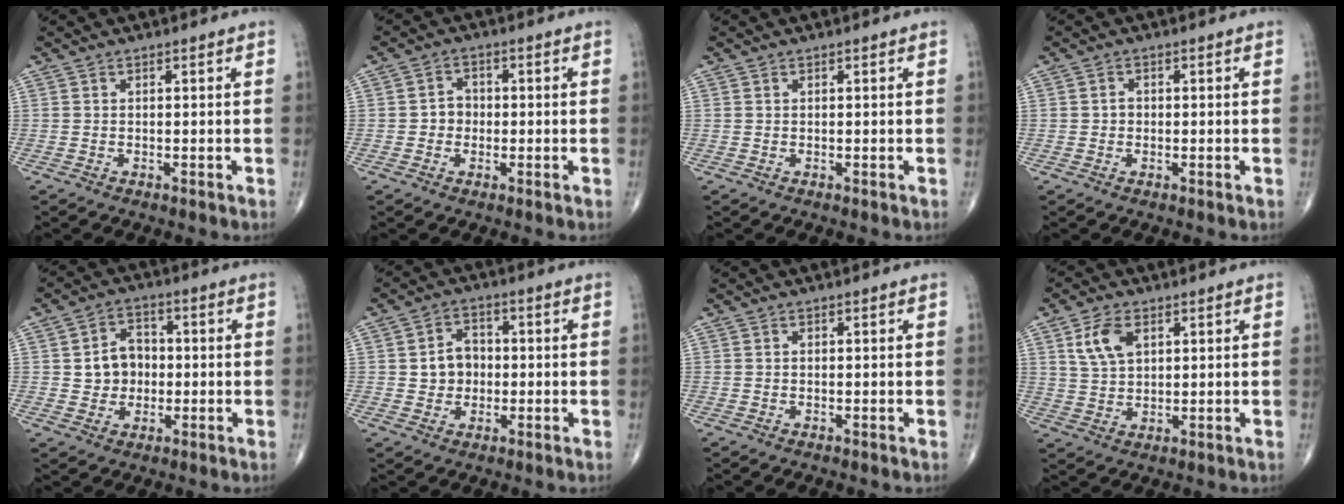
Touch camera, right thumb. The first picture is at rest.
{"total": 3.2, "force": [-0.4, 2.9, 1.3], "torque": [-0.002, 0.010, -0.014]}
{"total": 0.0}
{"total": 1.3, "force": [-0.1, 1.2, 0.5], "torque": [-0.002, 0.004, -0.002]}
{"total": 7.1, "force": [0.0, 6.1, 3.6], "torque": [-0.028, 0.013, -0.004]}
{"total": 6.0, "force": [0.0, 5.1, 3.1], "torque": [-0.024, 0.012, -0.004]}
{"total": 0.0}
{"total": 6.8, "force": [2.8, 4.1, 4.7], "torque": [-0.085, -0.009, 0.059]}